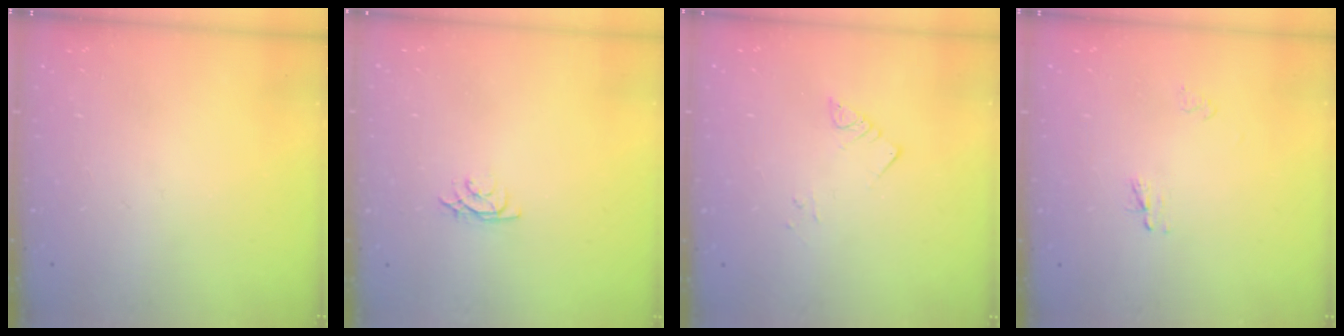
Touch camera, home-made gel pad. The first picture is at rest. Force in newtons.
{"total": 3.0, "press": 3.0, "slide": 0.5}
{"total": 2.8, "press": 2.8, "slide": 0.2}
{"total": 2.3, "press": 2.2, "slide": 0.2}